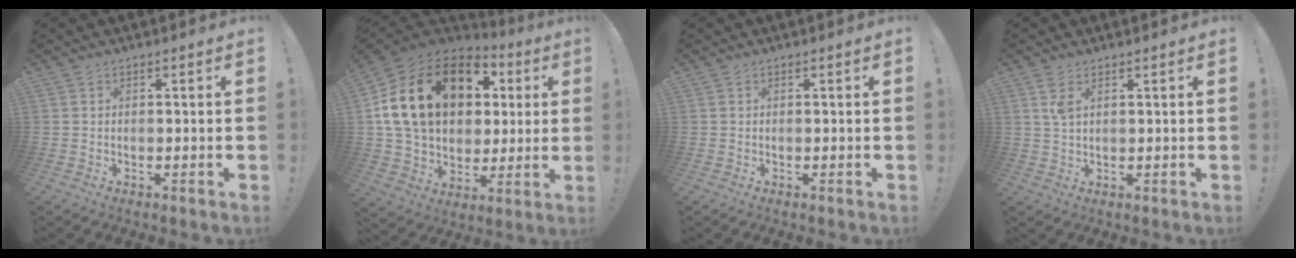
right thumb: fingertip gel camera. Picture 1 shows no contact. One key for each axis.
{"total": 21.3, "fx": 7.3, "fy": 15.8, "fz": 12.4, "tx": -0.206, "ty": -0.025, "tz": 0.170}
{"total": 0.0}
{"total": 3.2, "fx": 1.6, "fy": 1.3, "fz": 2.5, "tx": -0.050, "ty": 0.000, "tz": 0.027}